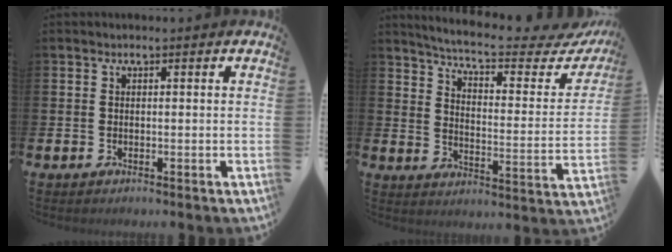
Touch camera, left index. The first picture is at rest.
{"total": 6.8, "force": [6.0, 0.5, 3.1], "torque": [-0.073, -0.048, 0.094]}